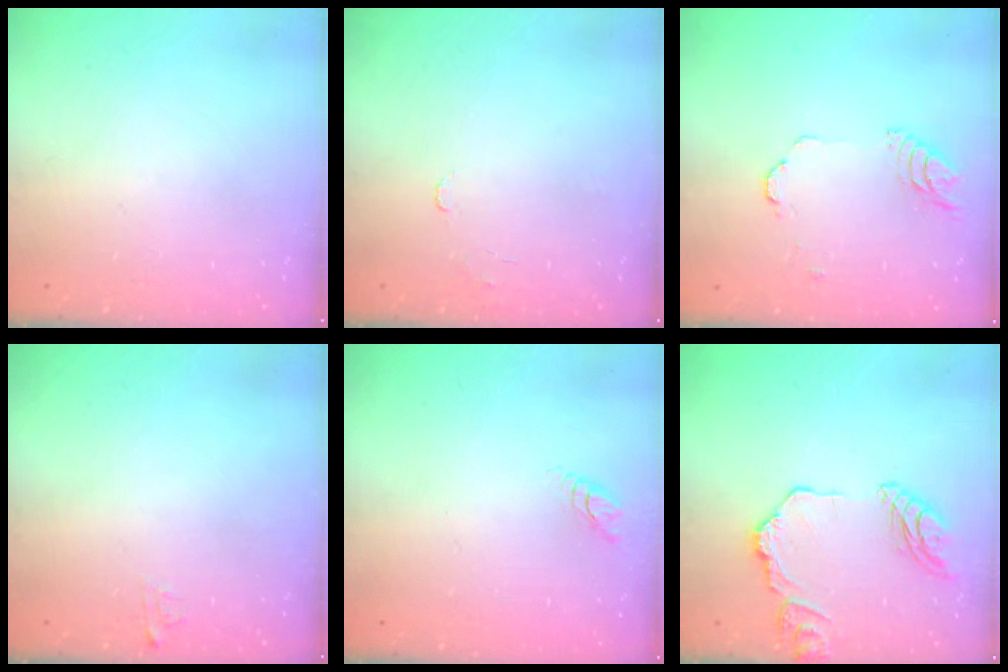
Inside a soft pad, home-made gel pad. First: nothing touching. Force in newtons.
{"total": 4.6, "press": 4.6, "slide": 0.5}
{"total": 4.6, "press": 4.6, "slide": 0.4}
{"total": 4.2, "press": 4.2, "slide": 0.4}
{"total": 2.8, "press": 2.8, "slide": 0.3}
{"total": 13.4, "press": 13.4, "slide": 1.3}